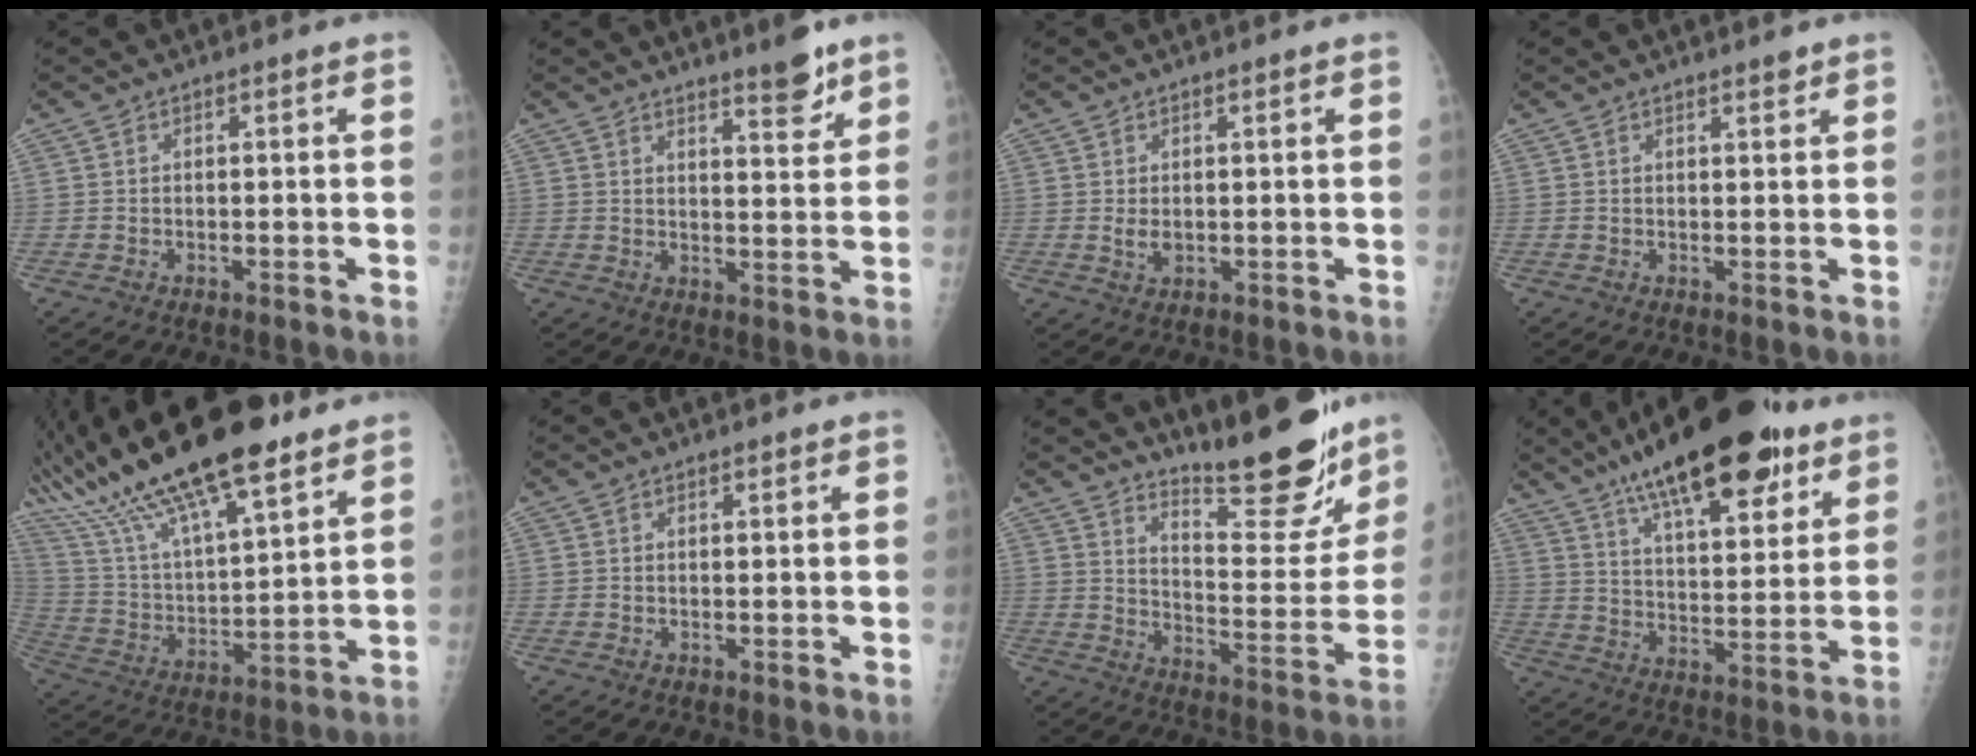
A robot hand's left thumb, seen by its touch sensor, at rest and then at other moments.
{"total": 6.2, "force": [4.8, 1.1, 3.7], "torque": [-0.040, -0.039, 0.070]}
{"total": 2.5, "force": [0.7, 1.3, 2.0], "torque": [-0.029, -0.009, 0.018]}
{"total": 1.5, "force": [1.3, 0.2, 0.8], "torque": [-0.008, -0.010, 0.020]}
{"total": 27.0, "force": [18.3, 7.8, 18.2], "torque": [-0.323, -0.025, 0.321]}
{"total": 0.9, "force": [0.7, 0.1, 0.5], "torque": [-0.006, -0.003, 0.012]}
{"total": 19.7, "force": [16.5, 4.2, 9.8], "torque": [-0.103, -0.130, 0.239]}
{"total": 25.4, "force": [16.4, 8.6, 17.3], "torque": [-0.246, -0.039, 0.257]}